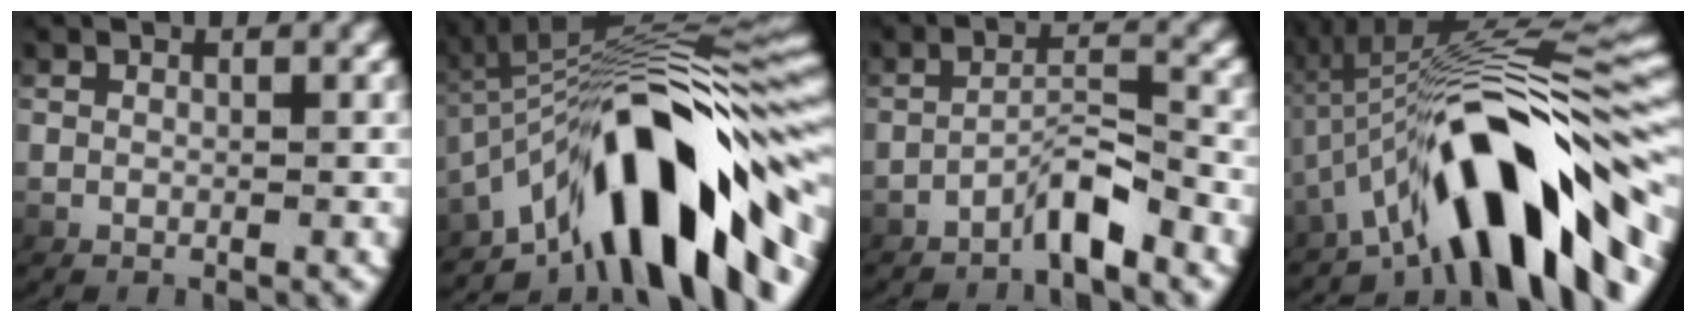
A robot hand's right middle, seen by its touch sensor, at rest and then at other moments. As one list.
[{"total": 14.6, "force": [-3.0, 6.4, 12.8], "torque": [-0.202, 0.018, -0.041]}, {"total": 3.1, "force": [-2.5, -0.1, 1.8], "torque": [-0.031, 0.004, -0.041]}, {"total": 13.7, "force": [-3.4, 5.1, 12.3], "torque": [-0.203, 0.019, -0.047]}]